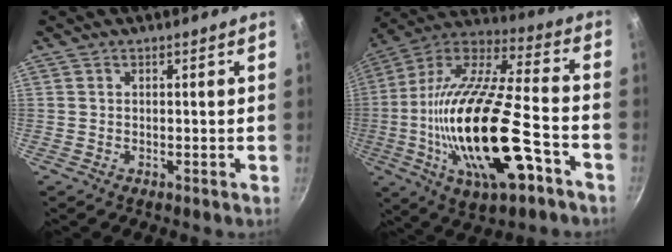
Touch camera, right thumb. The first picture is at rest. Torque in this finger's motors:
{"motor_torque": [1.00, 1.28, 2.77, 0.00, 0.92]}